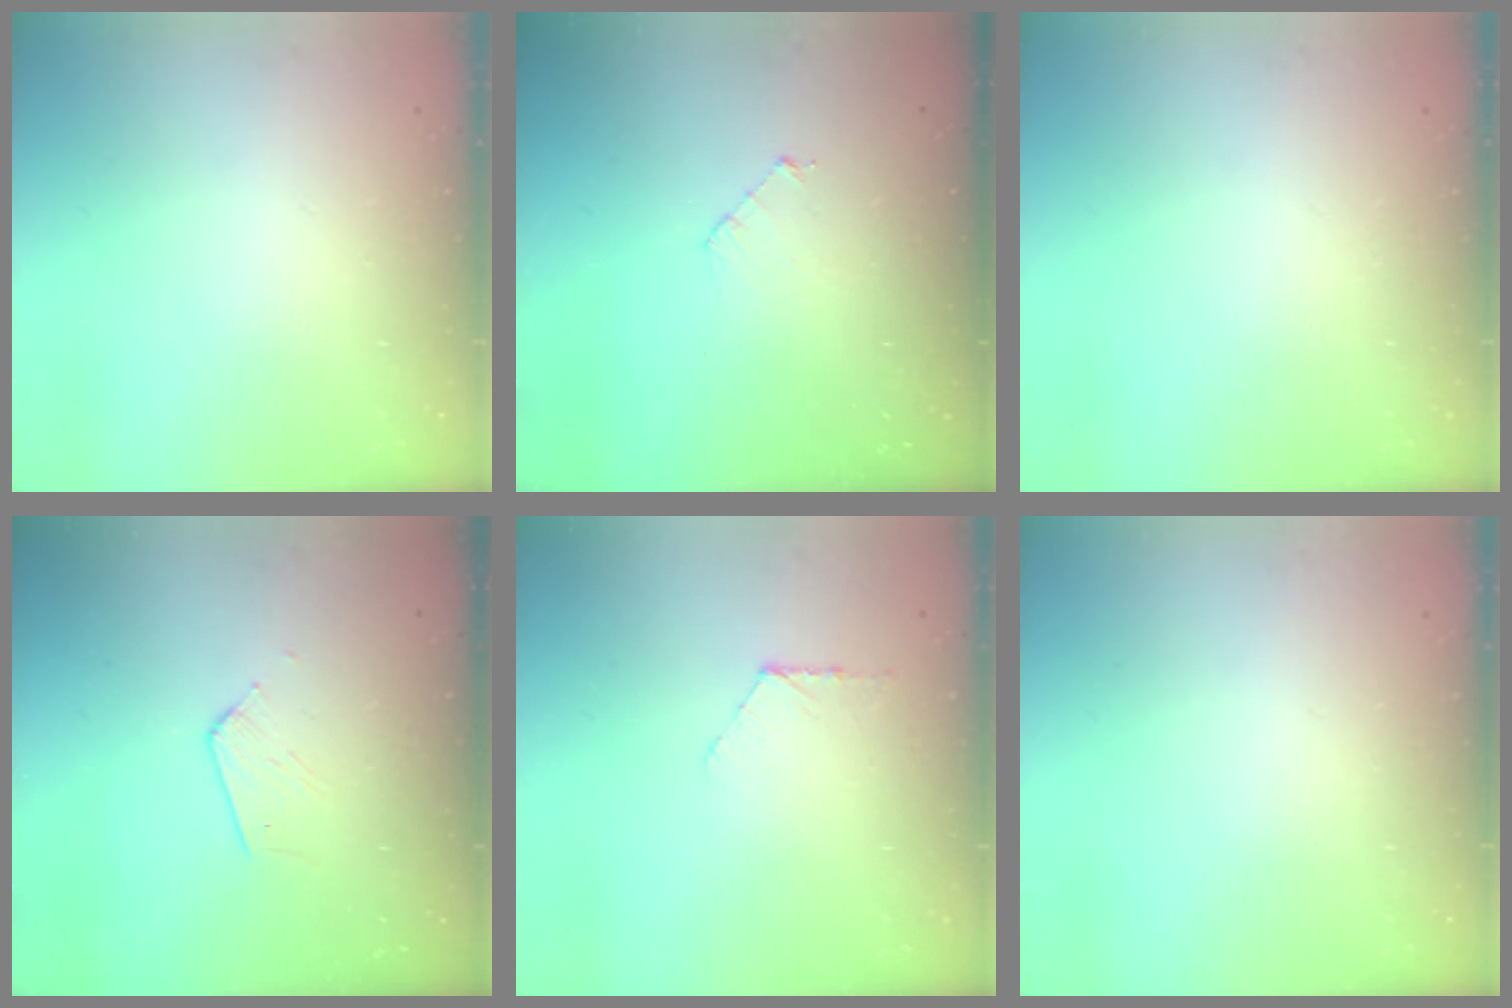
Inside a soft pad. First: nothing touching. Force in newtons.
{"total": 4.1, "press": 4.1, "slide": 0.3}
{"total": 0.0}
{"total": 4.4, "press": 4.4, "slide": 0.4}
{"total": 5.5, "press": 5.5, "slide": 0.6}
{"total": 0.0}